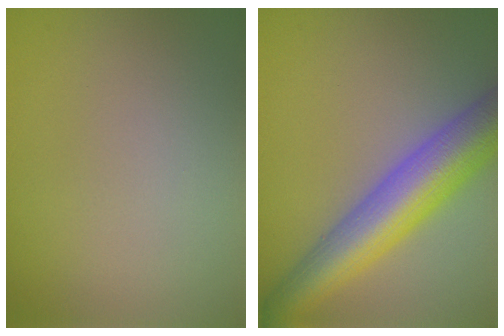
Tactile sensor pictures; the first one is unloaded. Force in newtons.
{"total": 8.8, "press": 8.8, "slide": 0.4}